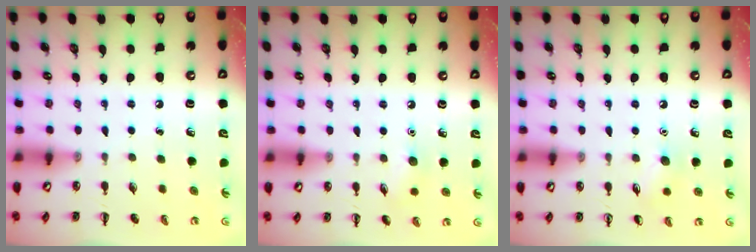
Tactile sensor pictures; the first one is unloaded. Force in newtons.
{"total": 5.6, "press": 5.4, "slide": 1.3}
{"total": 6.1, "press": 5.9, "slide": 1.8}